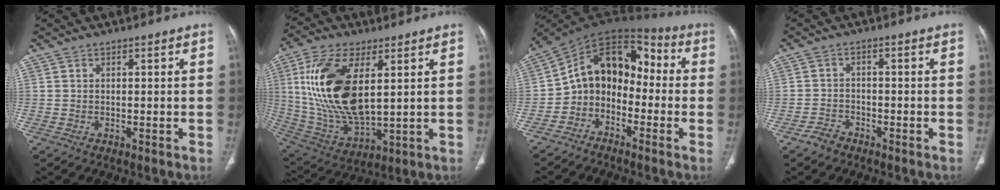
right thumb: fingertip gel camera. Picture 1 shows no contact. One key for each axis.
{"total": 20.6, "fx": 4.7, "fy": 9.8, "fz": 17.5, "tx": -0.354, "ty": -0.023, "tz": 0.097}
{"total": 12.8, "fx": -2.6, "fy": 9.5, "fz": 8.2, "tx": -0.096, "ty": 0.080, "tz": -0.064}
{"total": 2.9, "fx": -2.3, "fy": 1.6, "fz": 0.6, "tx": -0.014, "ty": 0.014, "tz": -0.041}